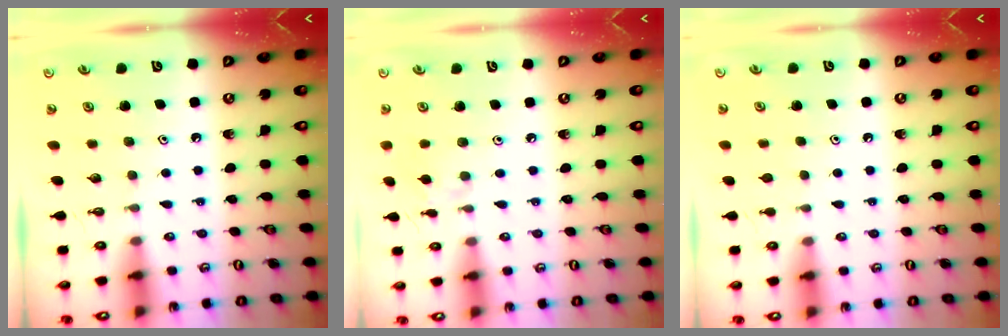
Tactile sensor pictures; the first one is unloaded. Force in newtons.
{"total": 4.8, "press": 4.8, "slide": 0.7}
{"total": 0.8, "press": 0.7, "slide": 0.3}